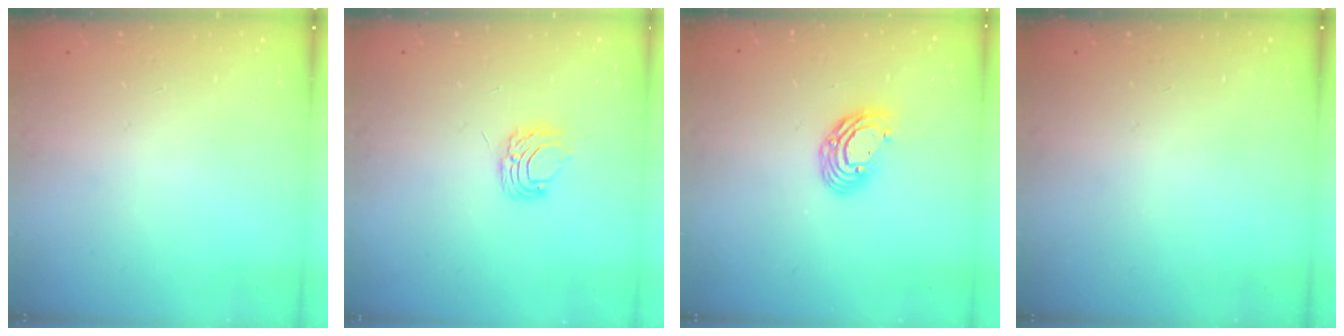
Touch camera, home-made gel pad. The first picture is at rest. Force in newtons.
{"total": 6.6, "press": 6.6, "slide": 0.5}
{"total": 9.8, "press": 9.7, "slide": 1.7}
{"total": 0.0}